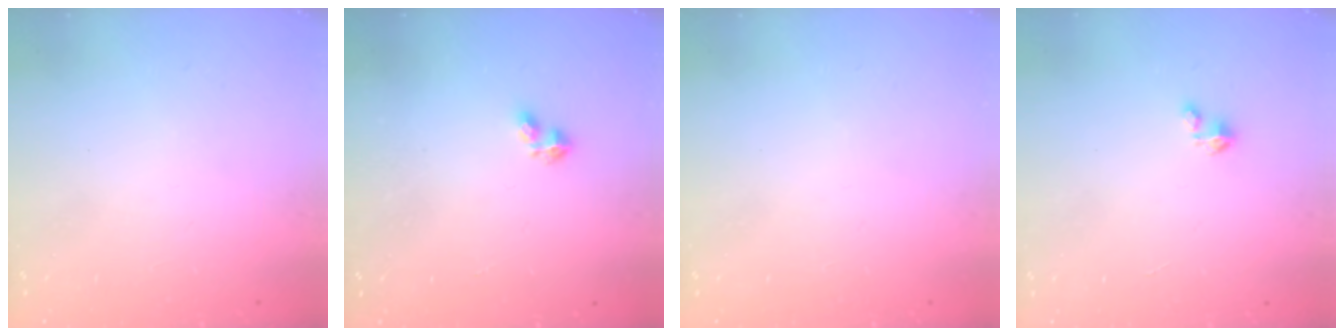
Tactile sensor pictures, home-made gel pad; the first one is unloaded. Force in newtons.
{"total": 2.2, "press": 2.2, "slide": 0.4}
{"total": 0.0}
{"total": 1.8, "press": 1.8, "slide": 0.1}